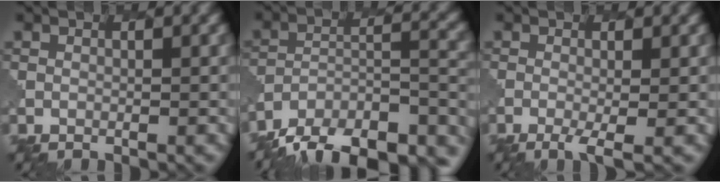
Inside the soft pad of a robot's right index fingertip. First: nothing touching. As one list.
[{"total": 14.8, "force": [-12.4, 5.8, 5.8], "torque": [-0.097, -0.005, -0.159]}, {"total": 2.5, "force": [-0.6, 0.7, 2.3], "torque": [-0.041, -0.004, -0.013]}]